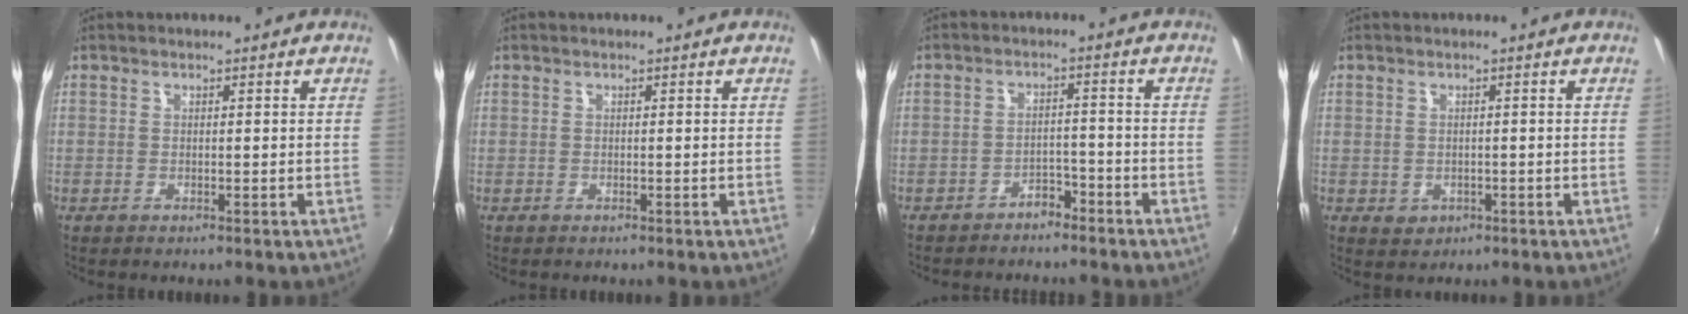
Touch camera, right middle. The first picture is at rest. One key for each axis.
{"total": 0.0}
{"total": 5.3, "fx": -4.5, "fy": 2.3, "fz": 1.4, "tx": -0.038, "ty": 0.012, "tz": -0.062}
{"total": 2.2, "fx": -0.5, "fy": 1.9, "fz": 0.9, "tx": -0.016, "ty": -0.002, "tz": -0.003}